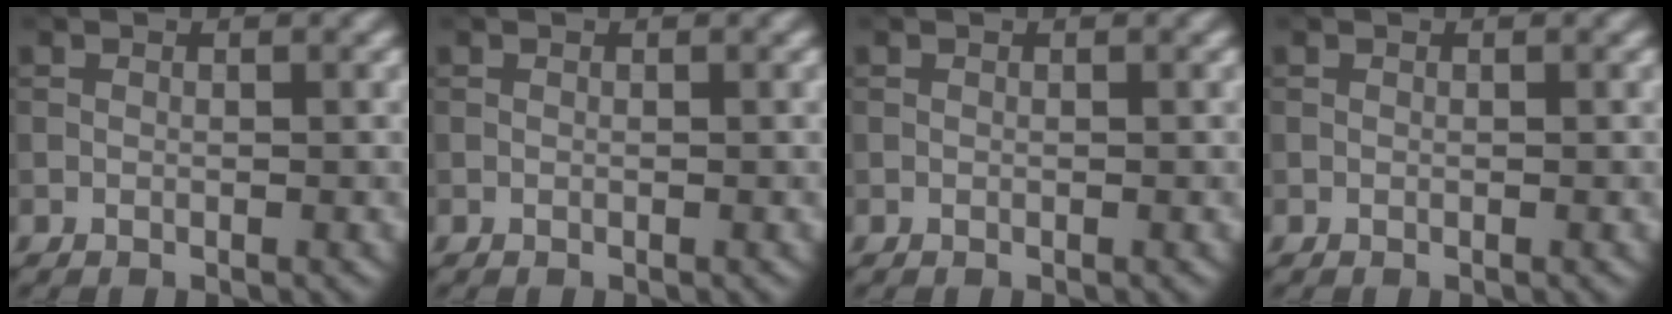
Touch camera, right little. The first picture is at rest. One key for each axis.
{"total": 0.0}
{"total": 0.0}
{"total": 0.0}